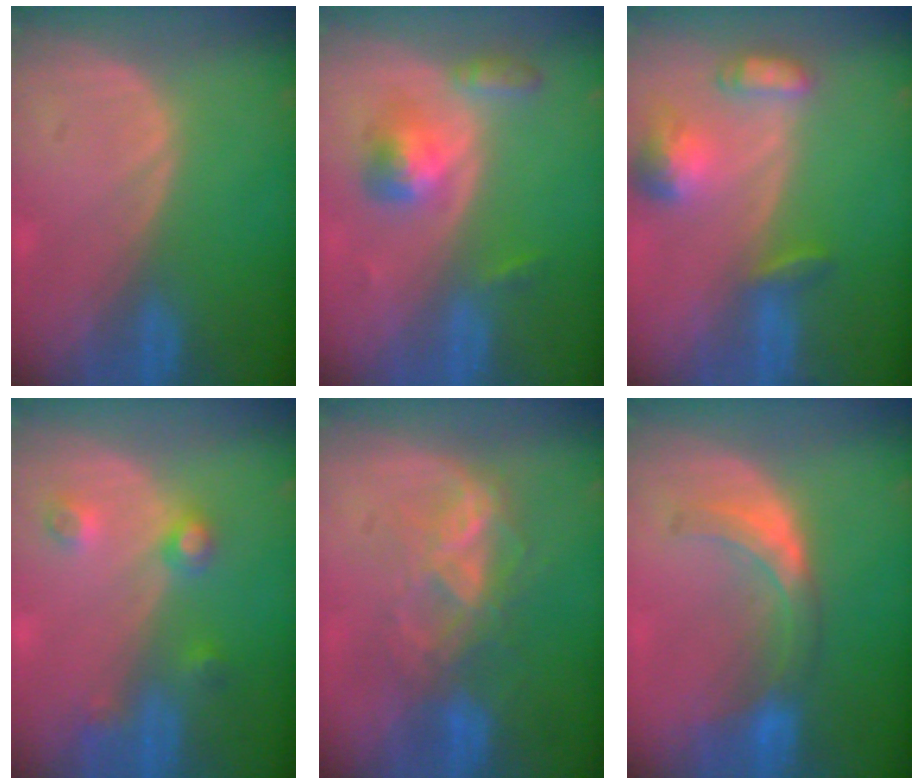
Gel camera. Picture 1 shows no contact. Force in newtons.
{"total": 5.2, "press": 4.9, "slide": 1.7}
{"total": 6.8, "press": 6.4, "slide": 2.4}
{"total": 4.5, "press": 4.0, "slide": 2.1}
{"total": 6.7, "press": 6.5, "slide": 1.5}
{"total": 5.9, "press": 5.9, "slide": 0.6}